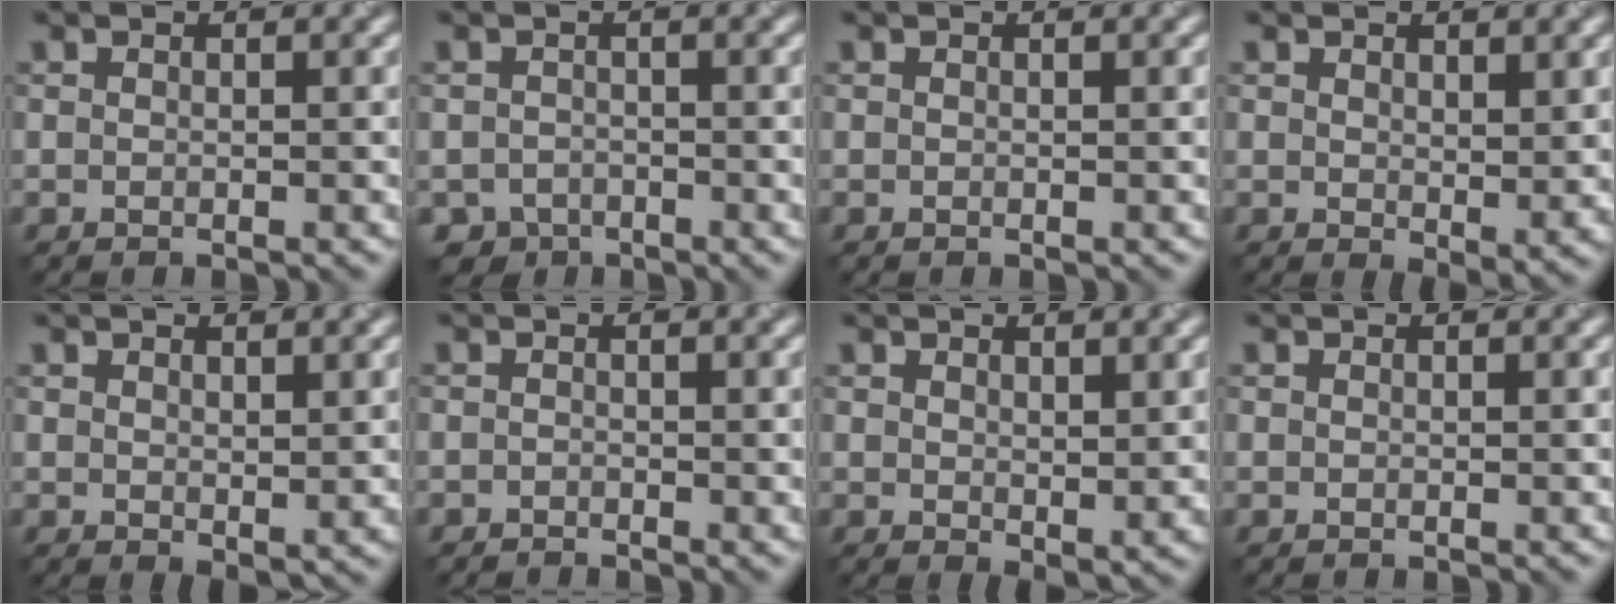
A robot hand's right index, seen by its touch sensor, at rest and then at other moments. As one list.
[{"total": 2.4, "force": [-1.9, 1.4, 0.2], "torque": [0.005, -0.001, -0.036]}, {"total": 0.0}, {"total": 2.2, "force": [1.1, 1.0, 1.6], "torque": [-0.024, -0.011, 0.027]}, {"total": 1.4, "force": [0.8, 0.6, 0.9], "torque": [-0.014, -0.007, 0.022]}, {"total": 0.9, "force": [-0.8, 0.1, -0.1], "torque": [0.002, -0.003, -0.017]}, {"total": 1.8, "force": [1.0, 0.8, 1.2], "torque": [-0.017, -0.009, 0.025]}, {"total": 0.0}]